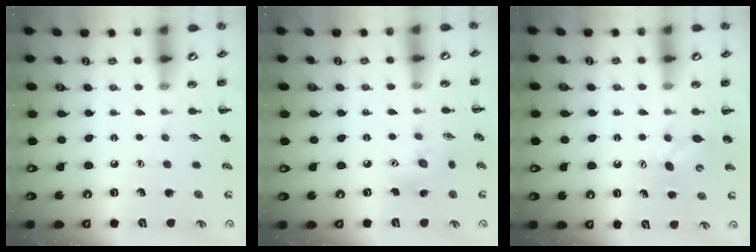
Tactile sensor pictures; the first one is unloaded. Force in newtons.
{"total": 7.2, "press": 7.2, "slide": 0.6}
{"total": 4.7, "press": 4.6, "slide": 1.1}